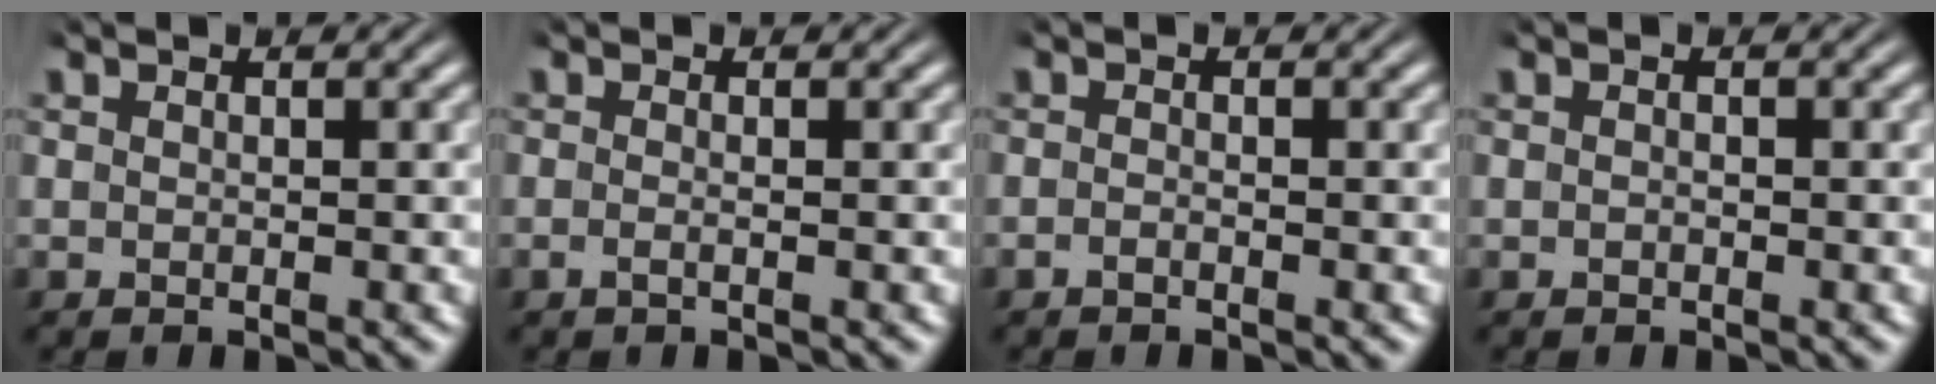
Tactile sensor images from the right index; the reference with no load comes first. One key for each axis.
{"total": 0.9, "fx": -0.7, "fy": 0.1, "fz": 0.6, "tx": -0.020, "ty": -0.008, "tz": -0.011}
{"total": 0.8, "fx": -0.8, "fy": 0.1, "fz": 0.2, "tx": -0.006, "ty": -0.003, "tz": -0.016}
{"total": 0.0}